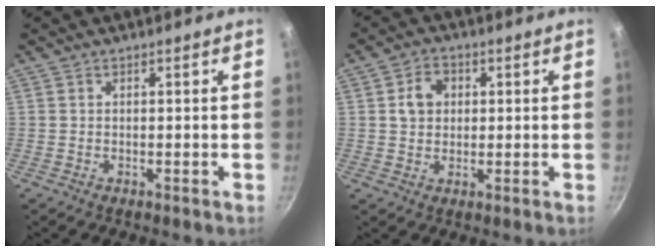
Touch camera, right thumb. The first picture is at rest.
{"total": 5.2, "force": [1.0, 4.3, 2.8], "torque": [-0.025, 0.007, 0.014]}